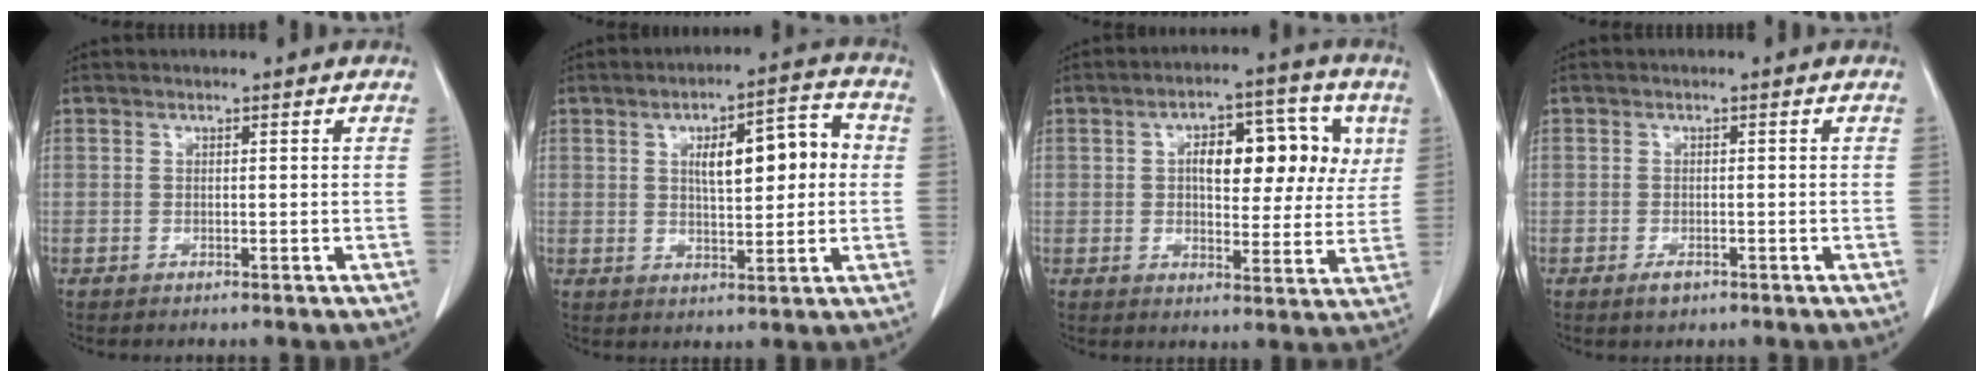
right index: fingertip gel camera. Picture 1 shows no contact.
{"total": 10.2, "force": [1.8, 3.2, 9.5], "torque": [-0.139, 0.029, 0.029]}
{"total": 12.2, "force": [3.4, 5.7, 10.2], "torque": [-0.135, 0.031, 0.050]}
{"total": 1.7, "force": [-1.0, 0.9, 1.0], "torque": [-0.016, 0.001, -0.012]}